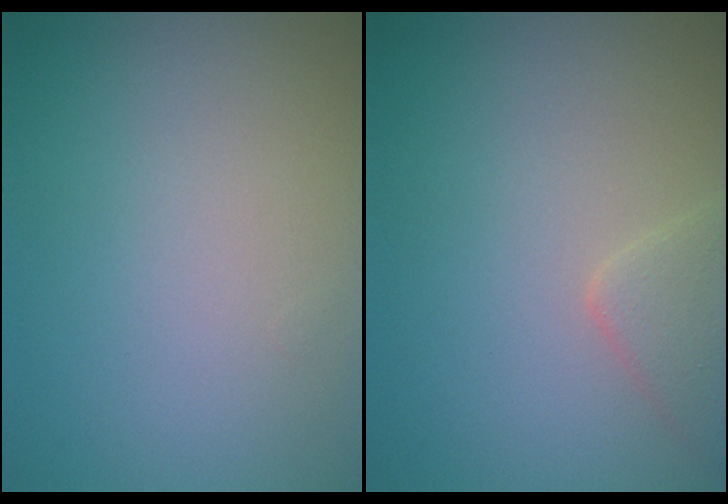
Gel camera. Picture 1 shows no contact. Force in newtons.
{"total": 2.2, "press": 2.2, "slide": 0.2}